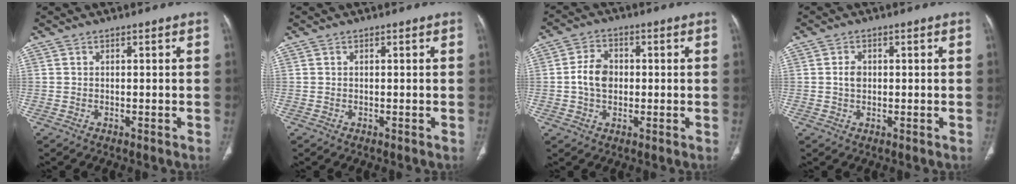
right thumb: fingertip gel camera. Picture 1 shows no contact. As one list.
[{"total": 0.0}, {"total": 6.2, "force": [-0.1, 4.6, 4.2], "torque": [-0.066, 0.010, -0.007]}, {"total": 2.2, "force": [0.1, 1.6, 1.5], "torque": [-0.024, 0.003, 0.002]}]